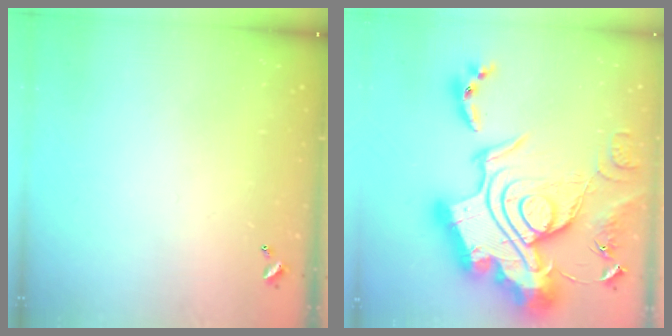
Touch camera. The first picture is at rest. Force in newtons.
{"total": 0.6, "press": 0.6, "slide": 0.0}